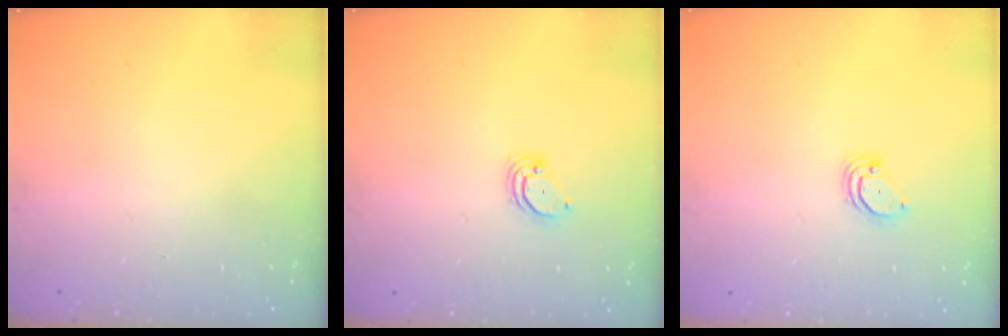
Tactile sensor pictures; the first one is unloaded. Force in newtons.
{"total": 2.0, "press": 2.0, "slide": 0.1}
{"total": 2.0, "press": 2.0, "slide": 0.1}